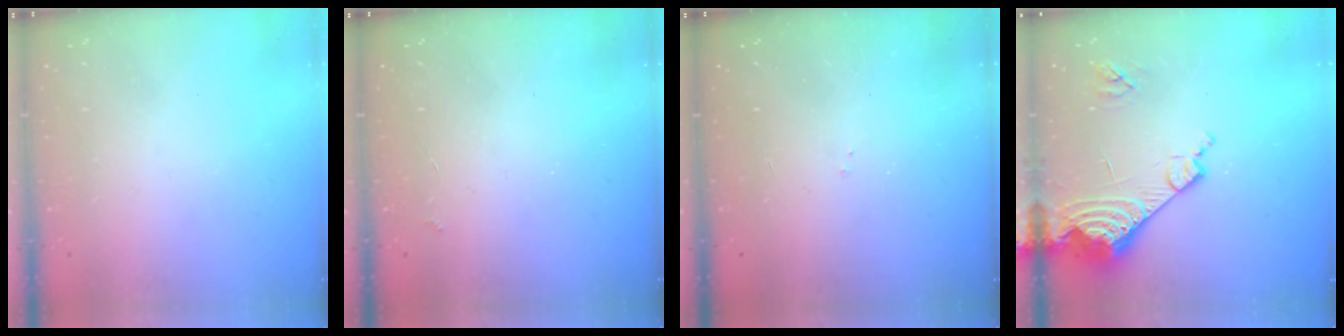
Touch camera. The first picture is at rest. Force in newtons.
{"total": 2.7, "press": 2.7, "slide": 0.5}
{"total": 5.8, "press": 5.8, "slide": 0.8}
{"total": 15.0, "press": 14.9, "slide": 1.6}